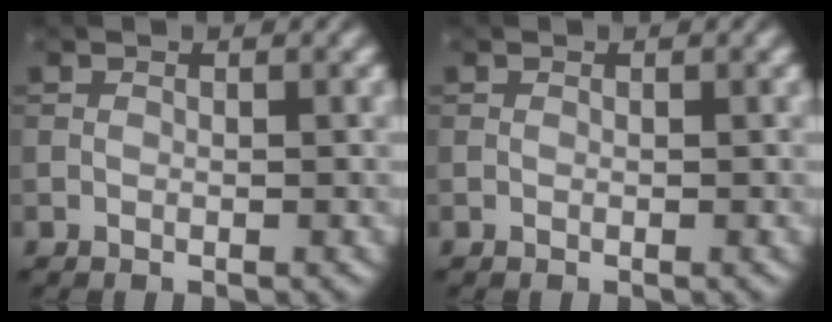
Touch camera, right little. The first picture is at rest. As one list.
[{"total": 0.0}]